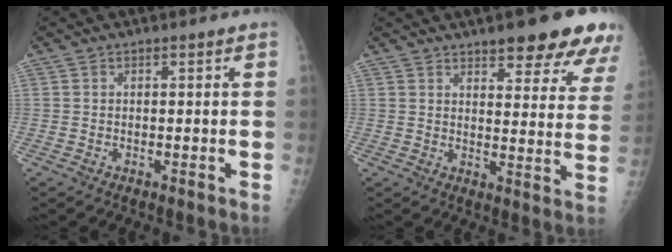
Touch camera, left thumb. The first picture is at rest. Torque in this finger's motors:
{"motor_torque": [1.53, 1.54, 0.67, -0.44, 0.07]}